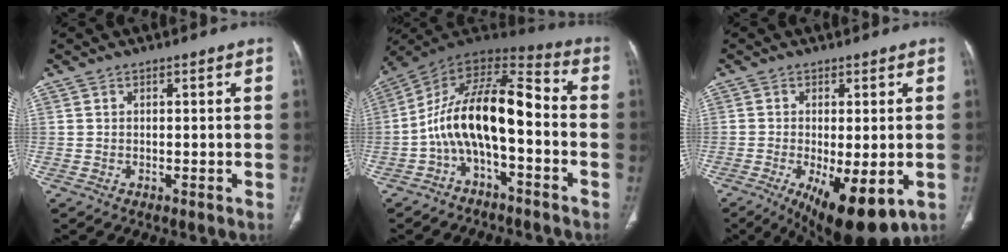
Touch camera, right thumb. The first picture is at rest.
{"total": 16.0, "force": [-3.6, 7.0, 14.0], "torque": [-0.232, 0.085, -0.070]}
{"total": 13.6, "force": [-4.9, 5.0, 11.7], "torque": [-0.170, -0.018, -0.061]}